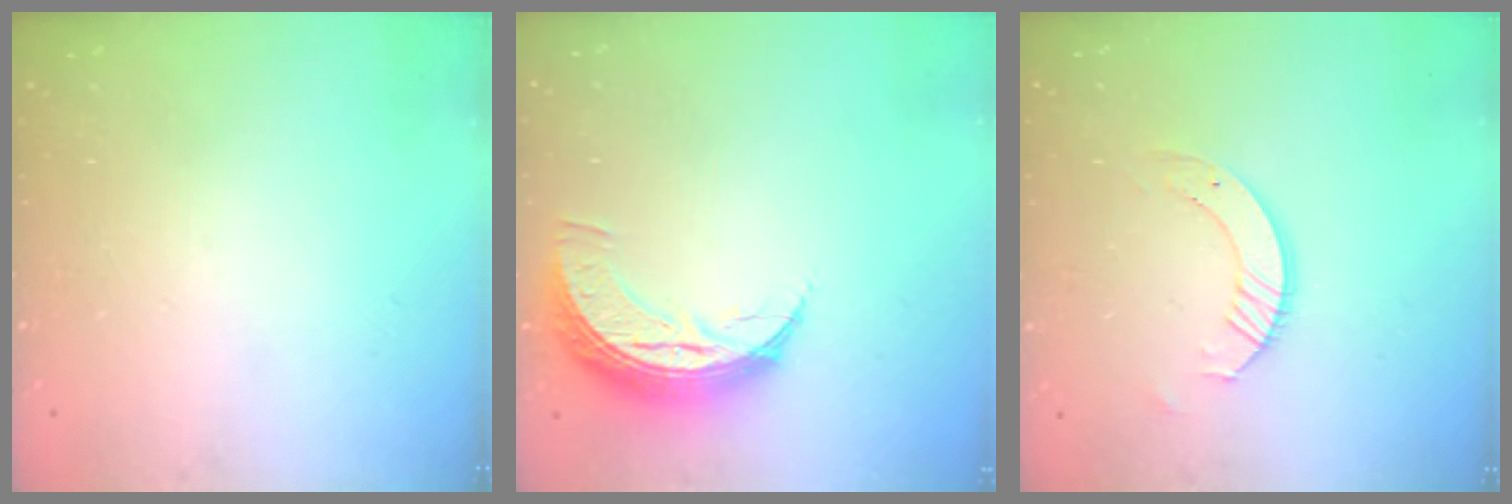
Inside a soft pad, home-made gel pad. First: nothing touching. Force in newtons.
{"total": 8.7, "press": 8.7, "slide": 0.7}
{"total": 5.7, "press": 5.7, "slide": 0.3}